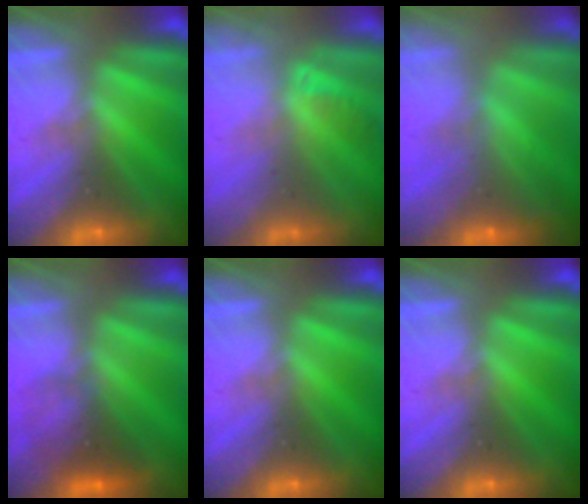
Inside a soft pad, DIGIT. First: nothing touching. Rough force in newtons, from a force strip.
{"total": 1.1}
{"total": 6.7}
{"total": 2.9}
{"total": 0.0}
{"total": 0.0}